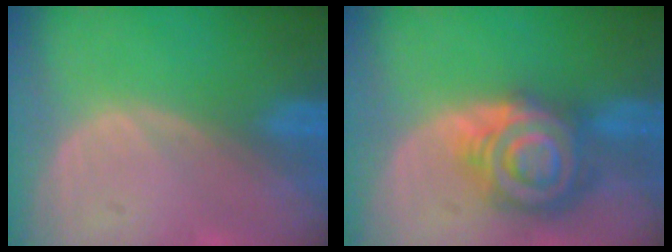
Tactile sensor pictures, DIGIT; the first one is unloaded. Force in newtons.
{"total": 9.1, "press": 9.0, "slide": 0.5}